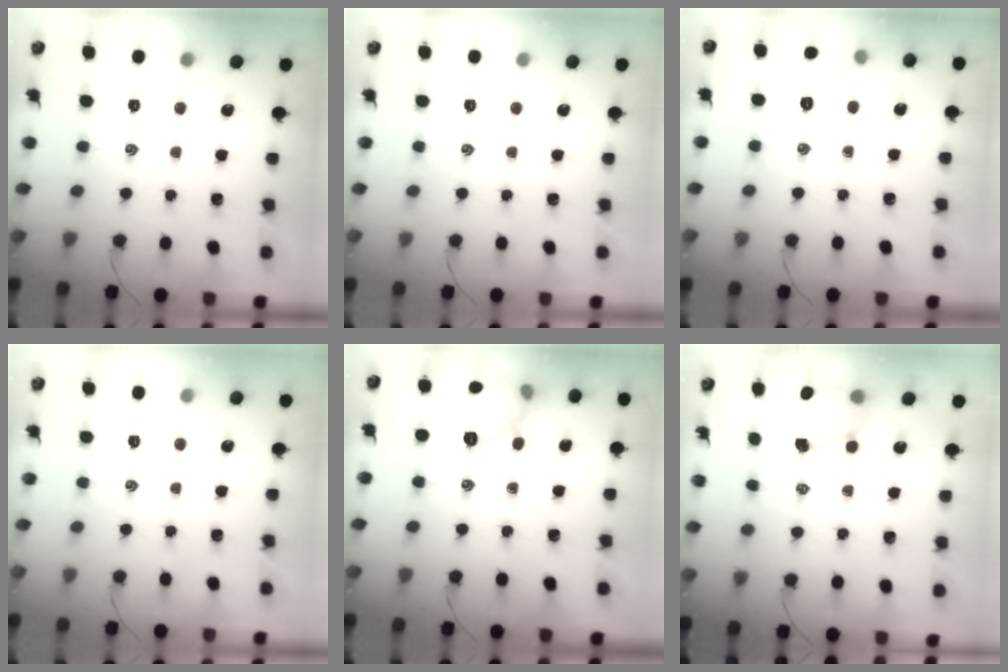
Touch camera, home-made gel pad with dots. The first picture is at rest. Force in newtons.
{"total": 0.0}
{"total": 5.2, "press": 5.0, "slide": 1.4}
{"total": 0.0}
{"total": 11.5, "press": 11.5, "slide": 0.6}
{"total": 6.8, "press": 6.7, "slide": 1.1}